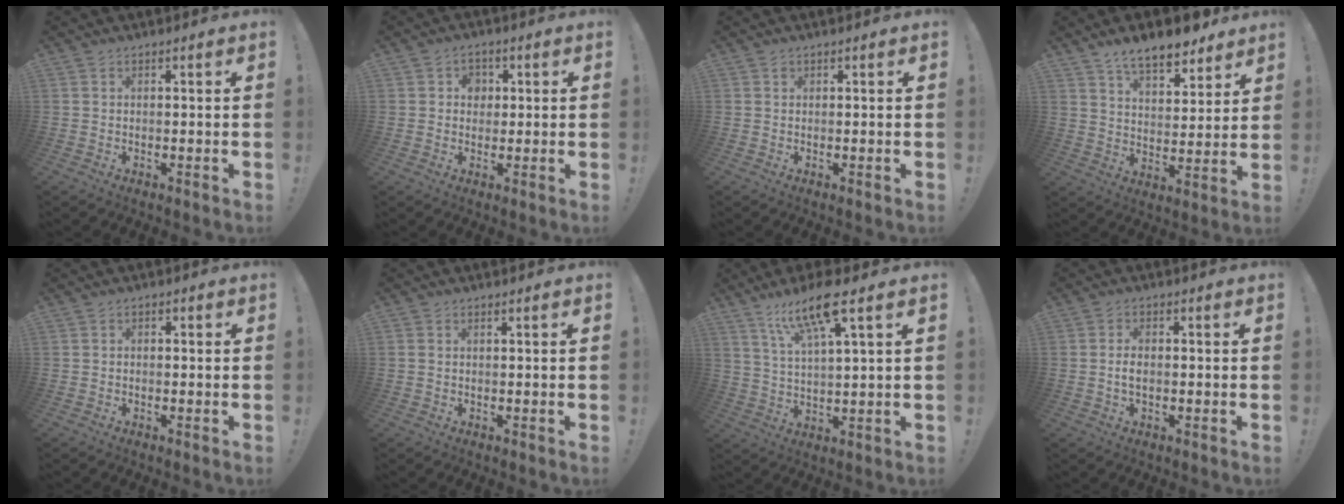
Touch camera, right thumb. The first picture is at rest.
{"total": 4.4, "force": [0.8, 4.0, 1.7], "torque": [-0.022, 0.002, 0.012]}
{"total": 0.6, "force": [0.4, 0.4, 0.1], "torque": [0.003, -0.002, 0.007]}
{"total": 11.8, "force": [9.1, 4.7, 5.8], "torque": [-0.091, -0.058, 0.163]}
{"total": 1.2, "force": [-0.8, 0.7, 0.6], "torque": [-0.013, 0.006, -0.015]}
{"total": 0.6, "force": [0.5, 0.2, 0.2], "torque": [-0.011, 0.003, 0.011]}
{"total": 12.5, "force": [7.7, 2.6, 9.5], "torque": [-0.177, -0.026, 0.128]}
{"total": 3.2, "force": [-0.5, 1.8, 2.7], "torque": [-0.053, 0.005, -0.012]}